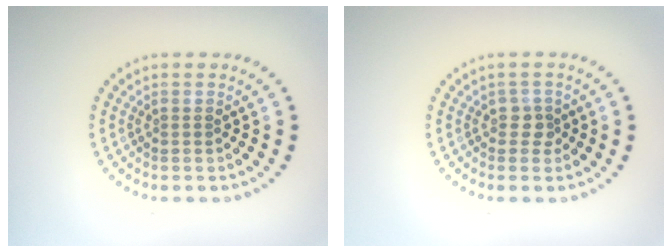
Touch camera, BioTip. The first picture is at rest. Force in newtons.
{"total": 1.3, "press": 1.0, "slide": 0.7}